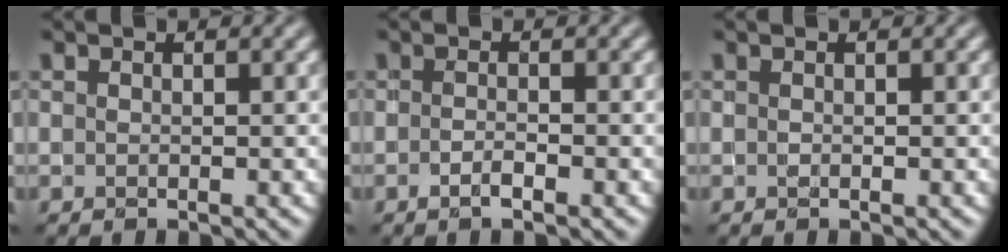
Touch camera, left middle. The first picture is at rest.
{"total": 1.4, "force": [-0.7, 0.3, 1.1], "torque": [-0.020, -0.002, -0.014]}
{"total": 0.0}